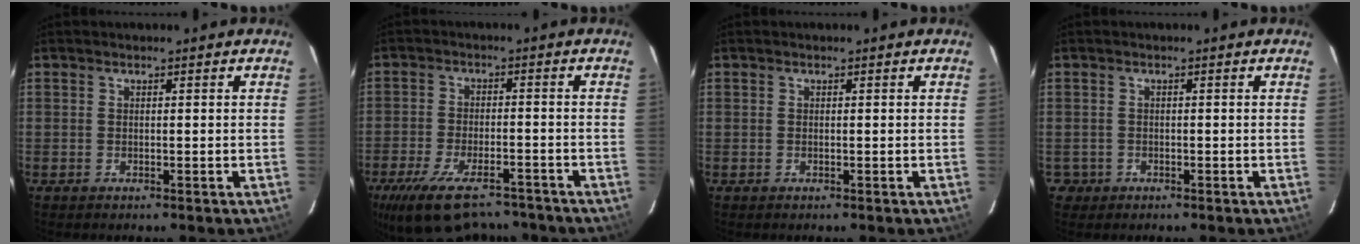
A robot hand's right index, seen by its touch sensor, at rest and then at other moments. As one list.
[{"total": 17.0, "force": [-12.7, 7.0, 8.9], "torque": [-0.189, -0.027, -0.198]}, {"total": 0.0}, {"total": 2.0, "force": [-0.5, 1.9, 0.2], "torque": [-0.004, 0.004, -0.004]}]